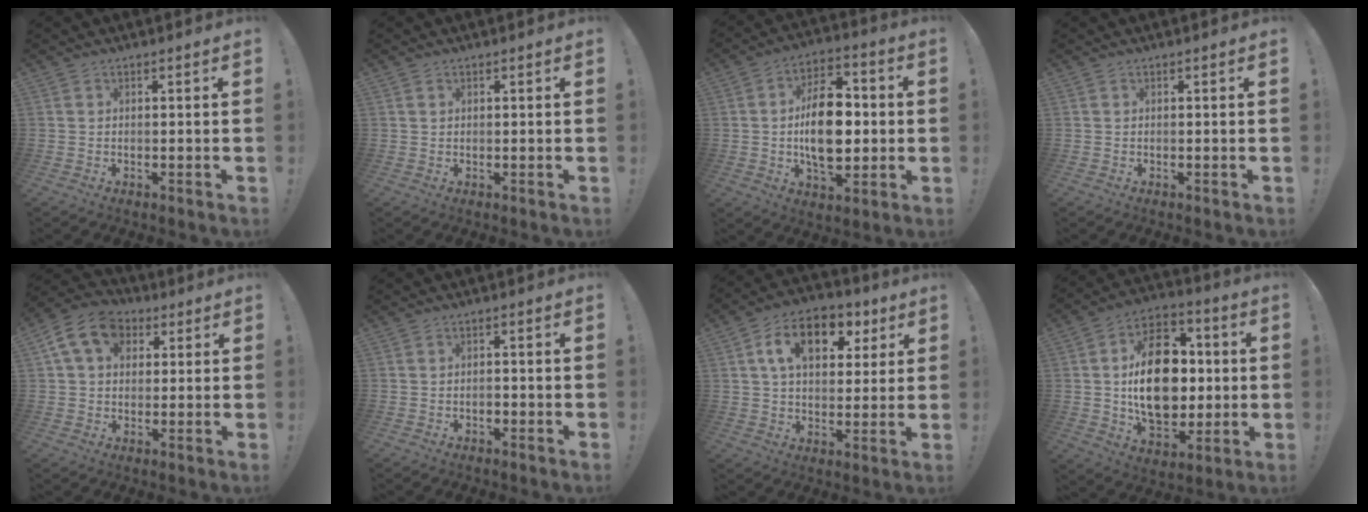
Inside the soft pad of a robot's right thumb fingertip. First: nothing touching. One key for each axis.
{"total": 0.6, "fx": 0.4, "fy": 0.5, "fz": -0.2, "tx": 0.007, "ty": 0.000, "tz": 0.007}
{"total": 17.9, "fx": -0.7, "fy": 10.8, "fz": 14.3, "tx": -0.244, "ty": 0.009, "tz": -0.014}
{"total": 0.0}
{"total": 13.4, "fx": 4.7, "fy": 10.0, "fz": 7.6, "tx": -0.126, "ty": -0.006, "tz": 0.091}
{"total": 1.4, "fx": -0.9, "fy": 0.8, "fz": 0.8, "tx": -0.014, "ty": -0.001, "tz": -0.016}
{"total": 14.3, "fx": 5.5, "fy": 9.4, "fz": 9.3, "tx": -0.146, "ty": -0.009, "tz": 0.099}
{"total": 22.9, "fx": 0.7, "fy": 15.5, "fz": 16.9, "tx": -0.278, "ty": 0.006, "tz": 0.021}